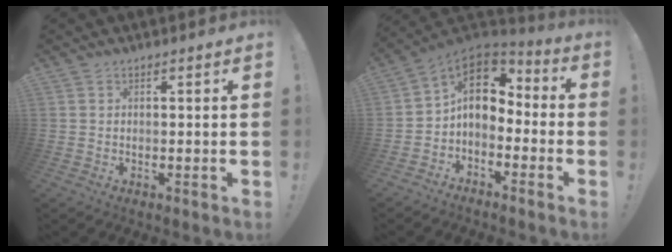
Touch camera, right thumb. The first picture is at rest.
{"total": 9.5, "force": [1.8, 7.0, 6.2], "torque": [-0.100, -0.005, 0.037]}